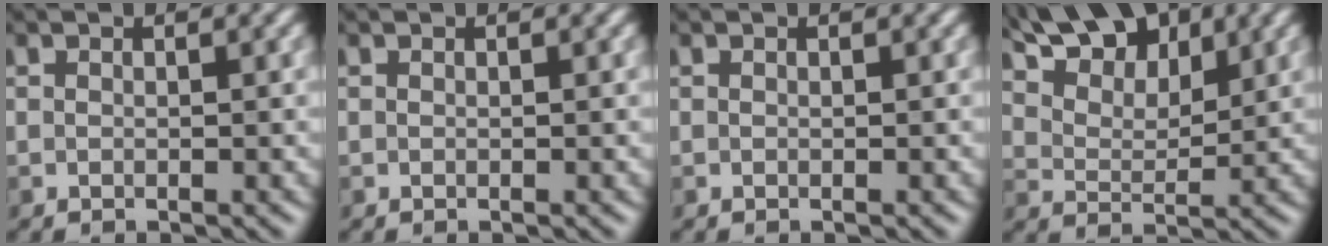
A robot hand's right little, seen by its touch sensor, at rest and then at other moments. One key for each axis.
{"total": 0.0}
{"total": 0.0}
{"total": 10.4, "fx": 7.2, "fy": 5.0, "fz": 5.6, "tx": -0.103, "ty": 0.012, "tz": 0.120}